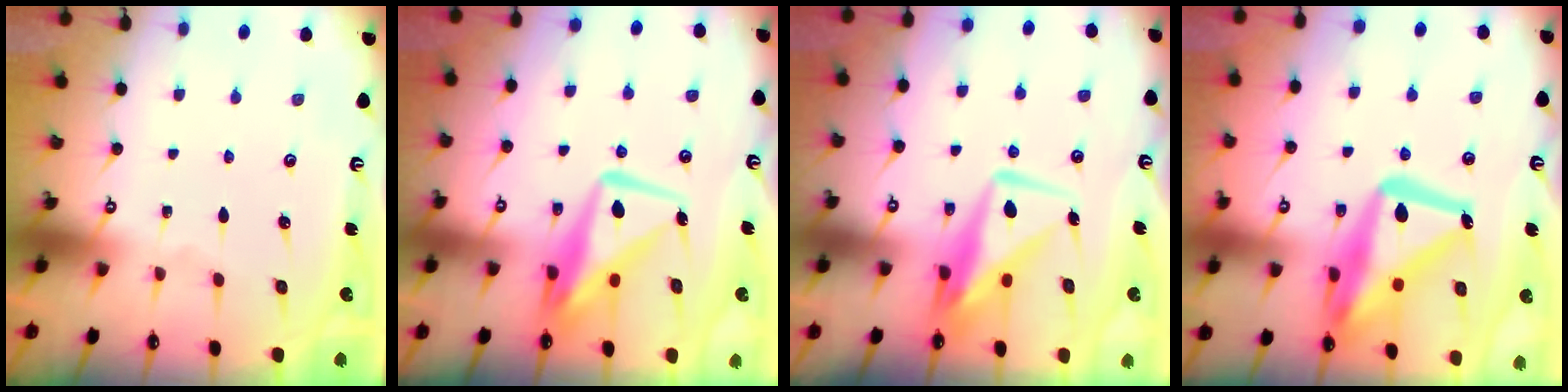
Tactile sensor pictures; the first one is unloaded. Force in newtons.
{"total": 9.5, "press": 9.5, "slide": 0.9}
{"total": 9.3, "press": 9.3, "slide": 0.9}
{"total": 20.7, "press": 20.6, "slide": 2.0}